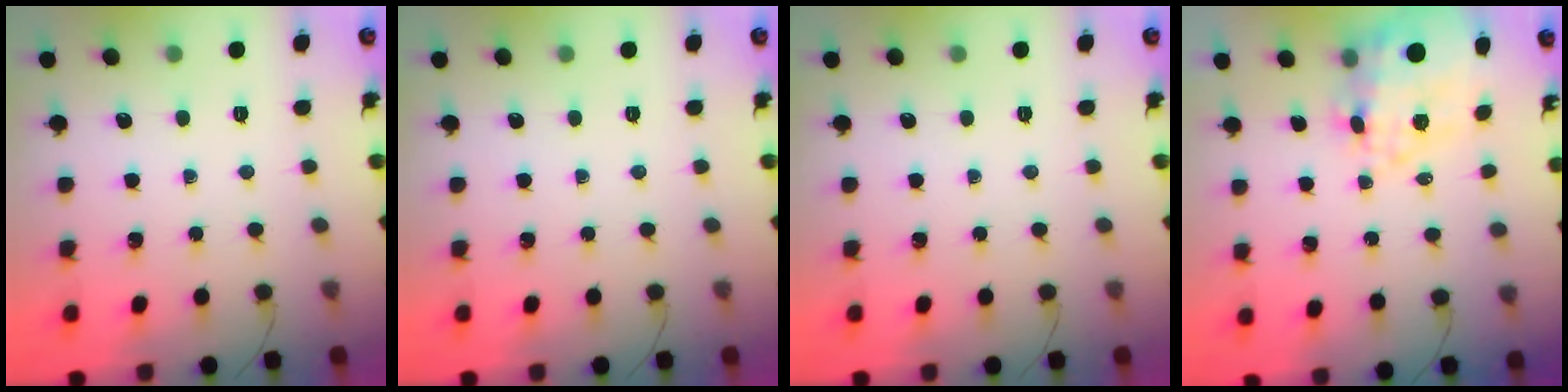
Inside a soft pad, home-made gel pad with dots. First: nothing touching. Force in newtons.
{"total": 0.0}
{"total": 0.0}
{"total": 14.9, "press": 14.6, "slide": 3.0}